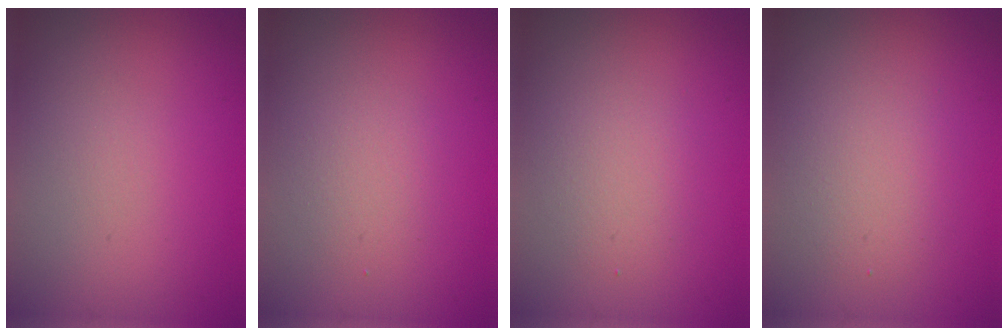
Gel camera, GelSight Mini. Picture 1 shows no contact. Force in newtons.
{"total": 1.6, "press": 1.6, "slide": 0.1}
{"total": 2.2, "press": 2.2, "slide": 0.1}
{"total": 2.9, "press": 2.9, "slide": 0.3}